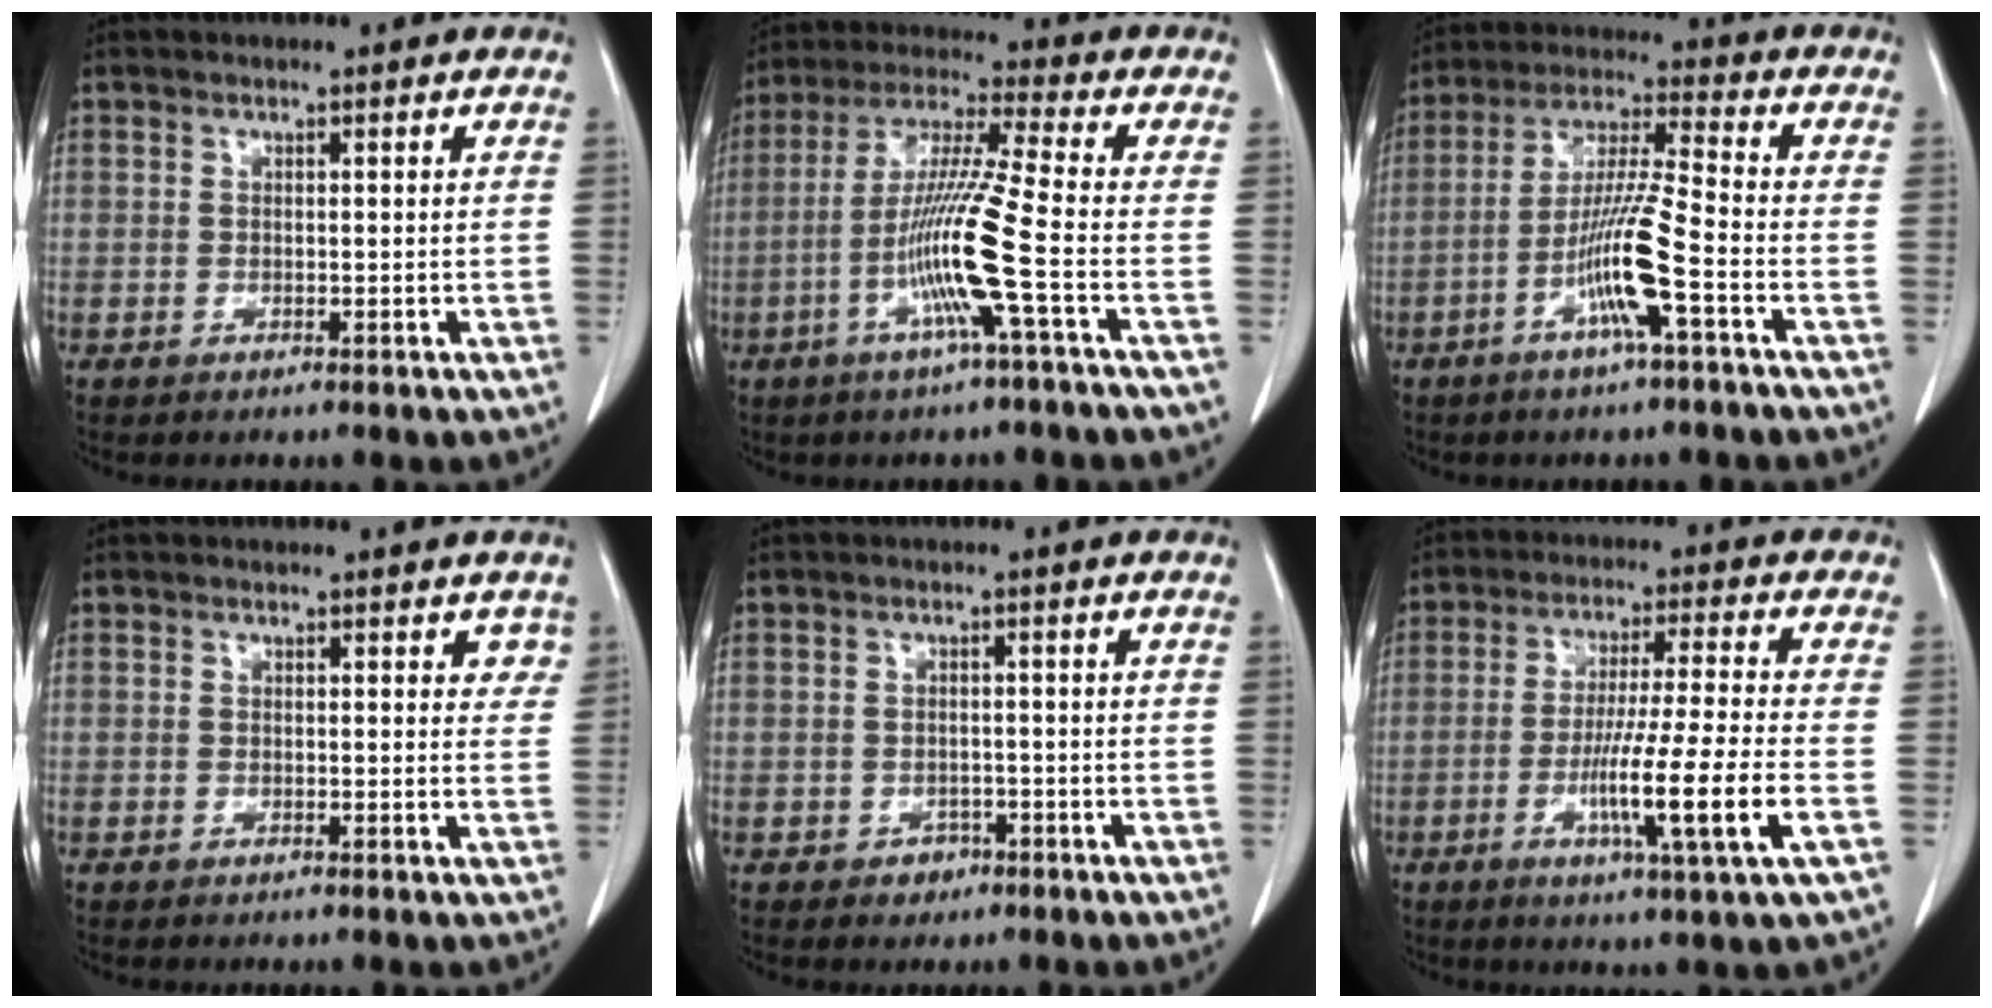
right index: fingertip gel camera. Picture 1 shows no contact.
{"total": 12.1, "force": [-3.8, -1.7, 11.3], "torque": [-0.226, -0.007, -0.081]}
{"total": 10.4, "force": [-4.1, -0.4, 9.5], "torque": [-0.188, -0.001, -0.082]}
{"total": 2.0, "force": [1.1, 1.2, 1.2], "torque": [-0.002, 0.002, 0.008]}
{"total": 2.3, "force": [-1.2, 1.9, 0.5], "torque": [0.001, 0.008, -0.015]}
{"total": 12.4, "force": [-3.7, -1.3, 11.8], "torque": [-0.212, -0.020, -0.069]}